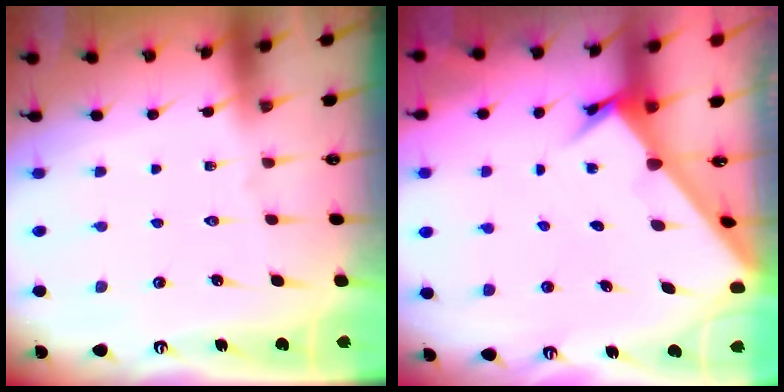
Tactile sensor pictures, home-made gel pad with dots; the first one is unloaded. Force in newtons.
{"total": 2.2, "press": 2.2, "slide": 0.2}